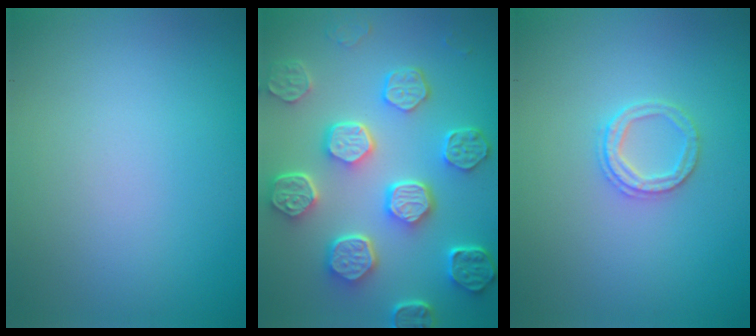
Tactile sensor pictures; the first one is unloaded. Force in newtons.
{"total": 8.0, "press": 6.1, "slide": 5.2}
{"total": 2.1, "press": 2.0, "slide": 0.4}